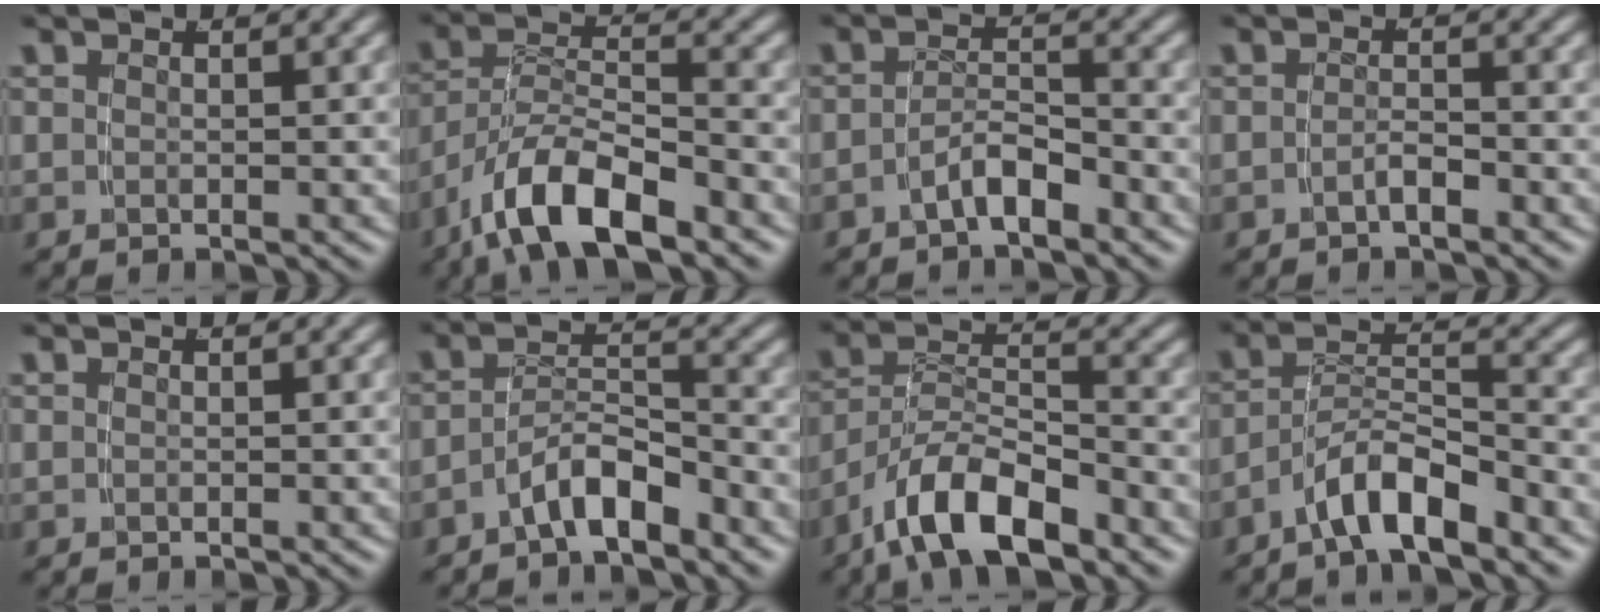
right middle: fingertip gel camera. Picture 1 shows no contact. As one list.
[{"total": 6.3, "force": [-3.5, 3.0, 4.3], "torque": [-0.082, -0.017, -0.052]}, {"total": 2.9, "force": [-2.5, 0.6, 1.3], "torque": [-0.013, 0.000, -0.044]}, {"total": 1.5, "force": [-1.3, 0.2, 0.7], "torque": [-0.010, 0.003, -0.027]}, {"total": 0.0}, {"total": 3.9, "force": [-3.0, 1.2, 2.1], "torque": [-0.023, 0.005, -0.055]}, {"total": 6.4, "force": [-4.0, 3.1, 4.0], "torque": [-0.071, -0.012, -0.067]}, {"total": 4.5, "force": [-3.2, 1.5, 2.8], "torque": [-0.037, 0.006, -0.057]}]